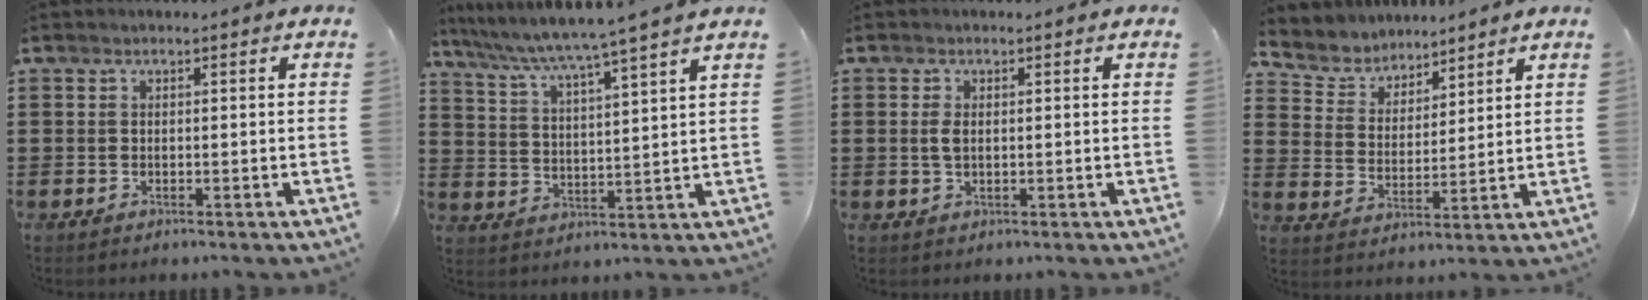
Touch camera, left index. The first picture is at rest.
{"total": 5.4, "force": [4.6, -1.4, 2.4], "torque": [-0.068, -0.039, 0.071]}
{"total": 1.9, "force": [0.3, 0.8, 1.7], "torque": [-0.050, -0.002, -0.001]}
{"total": 5.1, "force": [4.6, 2.1, -0.3], "torque": [-0.027, -0.026, 0.080]}